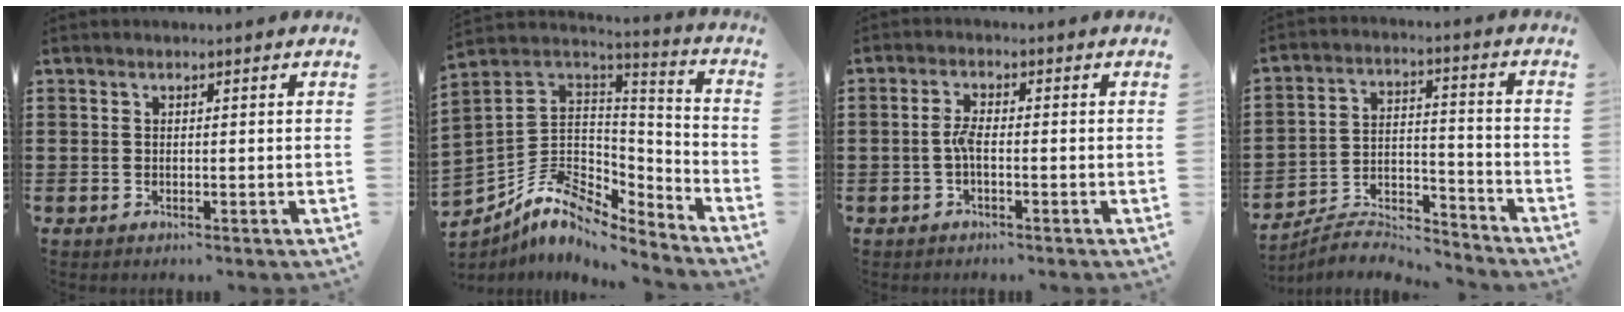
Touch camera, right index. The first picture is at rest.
{"total": 8.5, "force": [-5.8, 5.0, 3.8], "torque": [-0.091, 0.002, -0.109]}
{"total": 2.7, "force": [-0.7, 0.7, 2.5], "torque": [-0.055, 0.000, -0.016]}
{"total": 6.2, "force": [-6.1, 0.8, 0.9], "torque": [-0.019, 0.006, -0.121]}